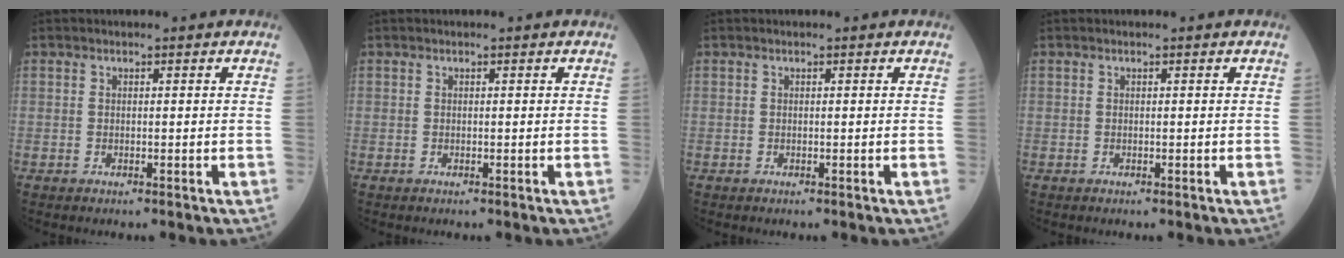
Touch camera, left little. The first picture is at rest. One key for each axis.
{"total": 0.0}
{"total": 0.0}
{"total": 0.0}